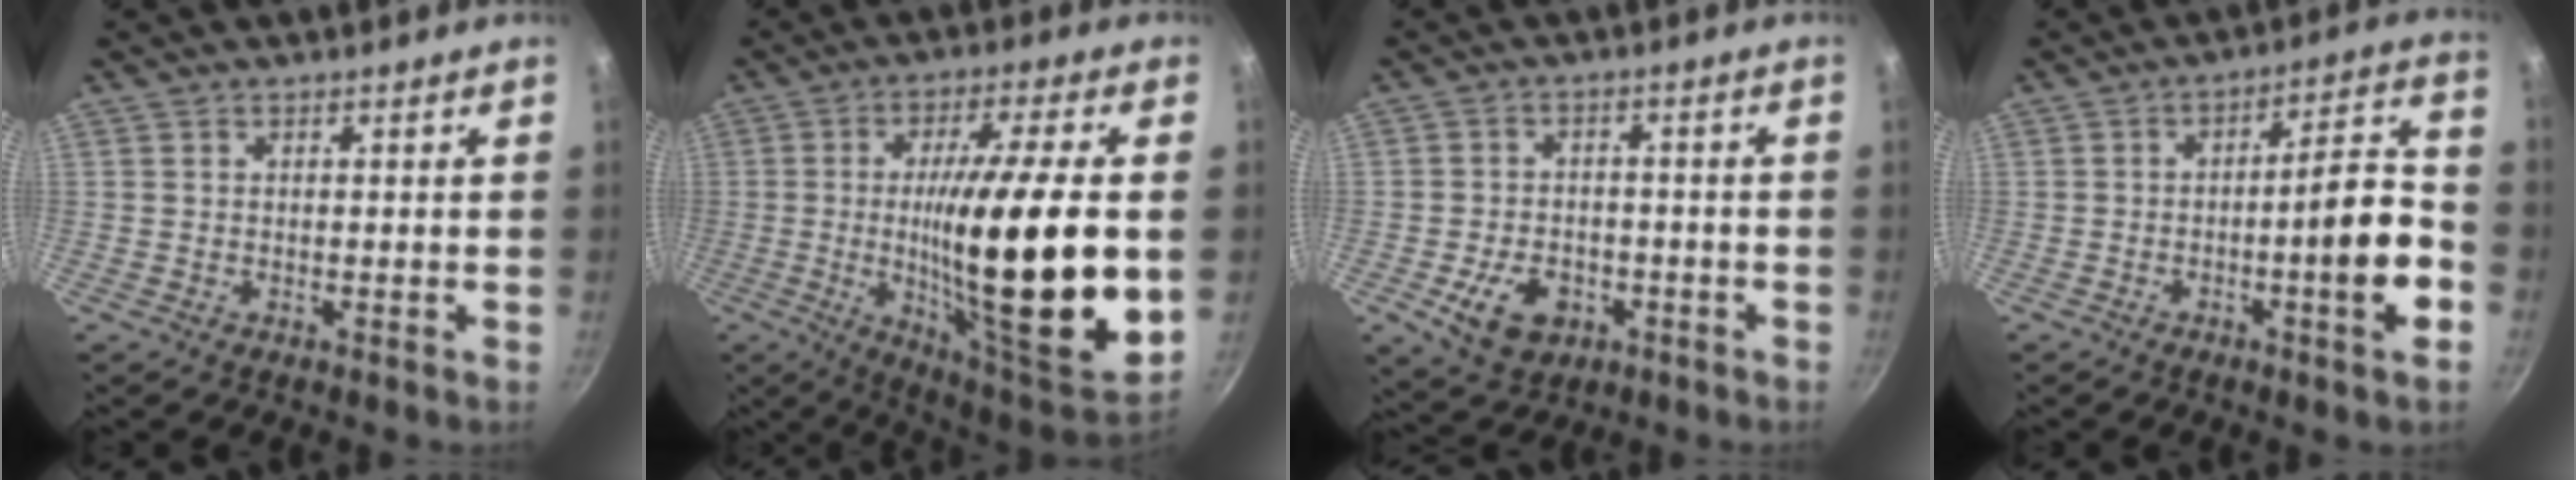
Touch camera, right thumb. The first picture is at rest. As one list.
[{"total": 27.6, "force": [-0.7, 5.5, 27.1], "torque": [-0.427, -0.017, -0.007]}, {"total": 9.2, "force": [-3.6, 6.4, 5.5], "torque": [-0.078, 0.014, -0.049]}, {"total": 12.1, "force": [-3.7, 2.2, 11.3], "torque": [-0.152, 0.040, -0.056]}]